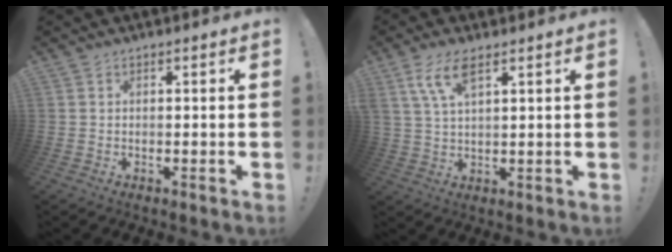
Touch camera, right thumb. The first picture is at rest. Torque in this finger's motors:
{"motor_torque": [2.45, 2.55, 0.32, 0.21, 0.70]}